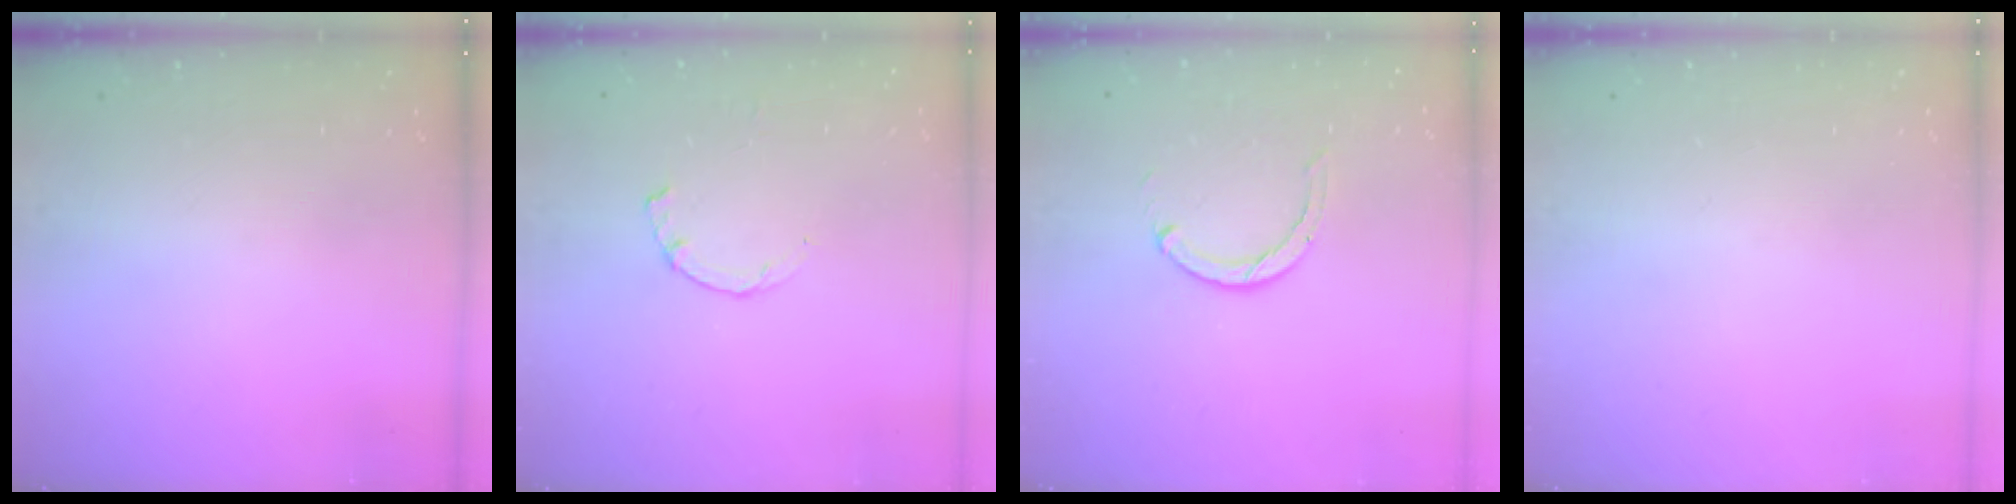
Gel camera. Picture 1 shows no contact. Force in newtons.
{"total": 1.2, "press": 1.1, "slide": 0.3}
{"total": 2.0, "press": 2.0, "slide": 0.3}
{"total": 0.0}